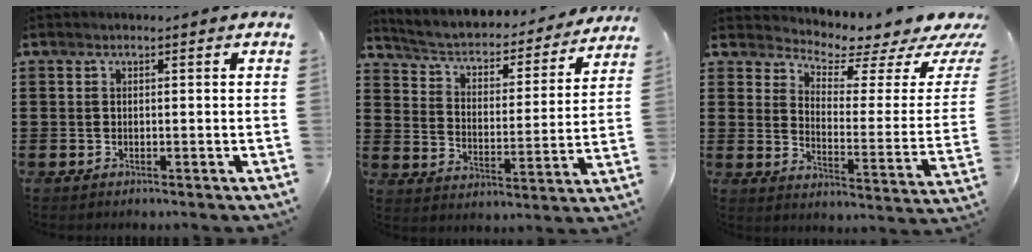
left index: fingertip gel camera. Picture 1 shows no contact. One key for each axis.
{"total": 3.1, "fx": 2.6, "fy": 1.0, "fz": 1.4, "tx": -0.044, "ty": -0.027, "tz": 0.034}
{"total": 3.1, "fx": 2.8, "fy": 0.3, "fz": 1.4, "tx": -0.042, "ty": -0.039, "tz": 0.038}